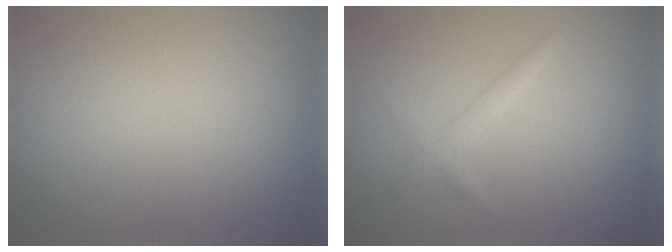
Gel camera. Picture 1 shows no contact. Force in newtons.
{"total": 1.4, "press": 1.4, "slide": 0.1}